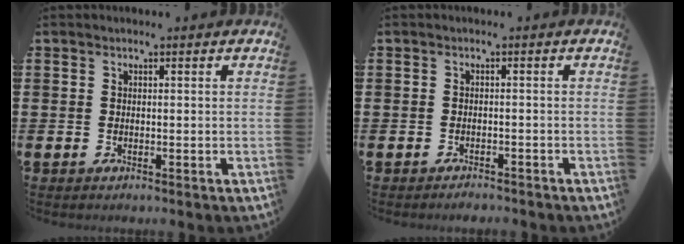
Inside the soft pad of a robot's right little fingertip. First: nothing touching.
{"total": 1.0, "force": [-1.0, 0.0, 0.0], "torque": [-0.003, 0.000, -0.021]}